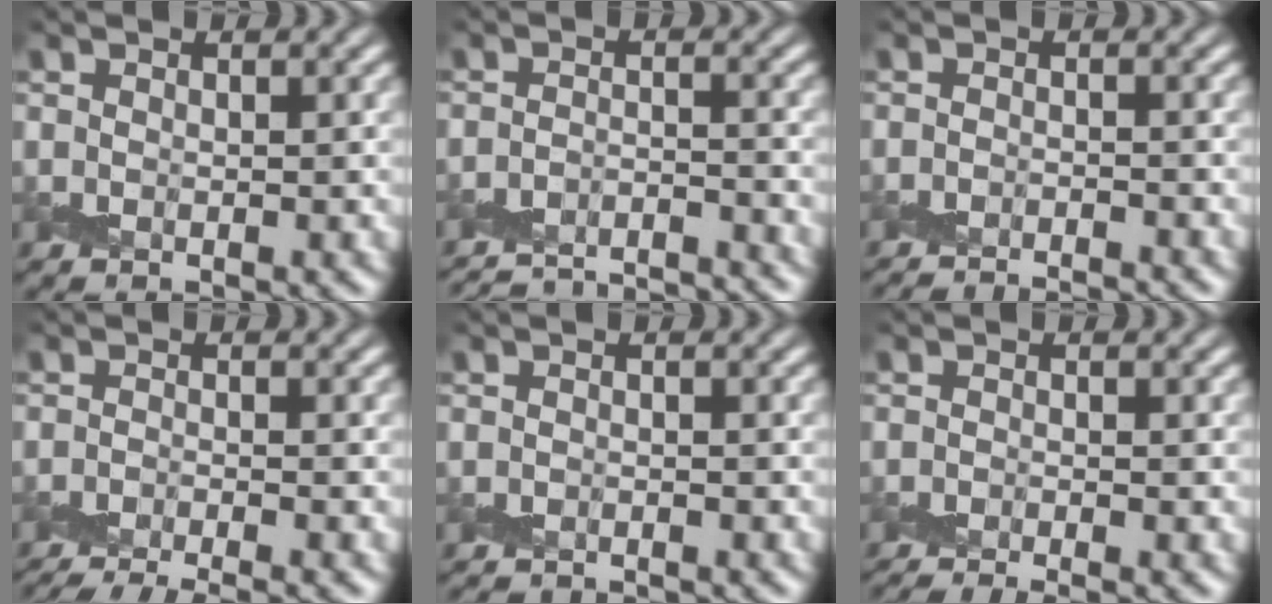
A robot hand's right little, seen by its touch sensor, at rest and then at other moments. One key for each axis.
{"total": 11.1, "fx": -10.9, "fy": 1.7, "fz": 1.4, "tx": -0.006, "ty": -0.004, "tz": -0.159}
{"total": 4.3, "fx": -4.2, "fy": -0.3, "fz": 0.9, "tx": -0.013, "ty": -0.015, "tz": -0.070}
{"total": 5.6, "fx": -4.5, "fy": 0.9, "fz": 3.3, "tx": -0.060, "ty": -0.031, "tz": -0.071}
{"total": 2.1, "fx": -2.0, "fy": -0.4, "fz": -0.1, "tx": 0.002, "ty": -0.008, "tz": -0.044}
{"total": 3.4, "fx": -2.7, "fy": 0.2, "fz": 2.1, "tx": -0.041, "ty": -0.017, "tz": -0.051}